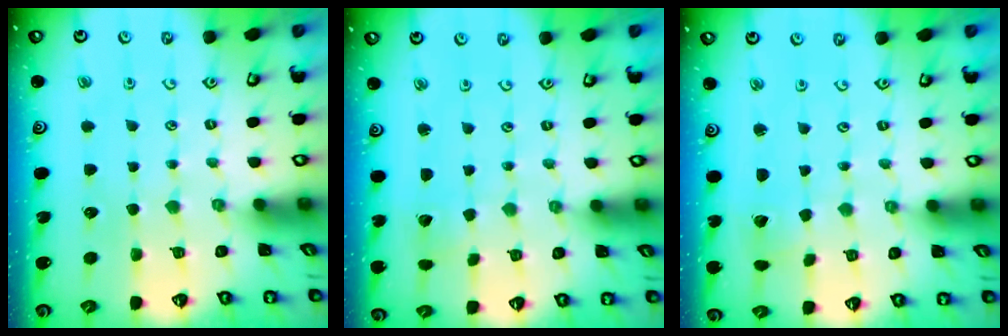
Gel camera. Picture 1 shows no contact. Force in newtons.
{"total": 1.7, "press": 1.7, "slide": 0.1}
{"total": 2.1, "press": 2.1, "slide": 0.1}